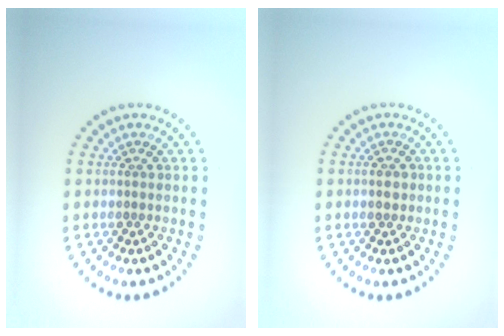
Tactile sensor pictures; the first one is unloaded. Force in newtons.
{"total": 1.1, "press": 1.1, "slide": 0.1}